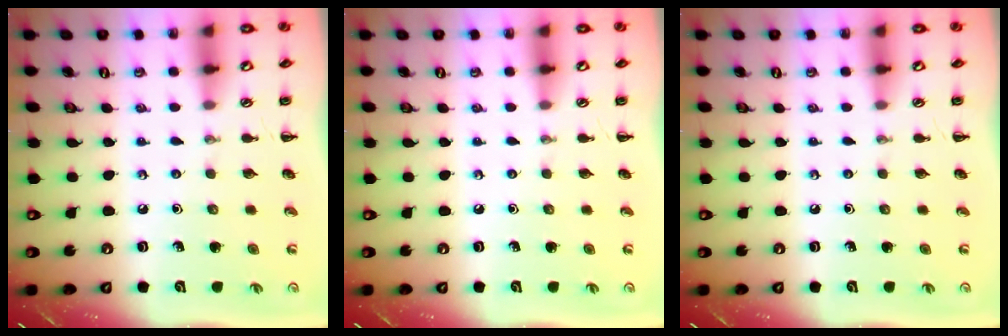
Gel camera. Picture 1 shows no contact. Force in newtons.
{"total": 0.0}
{"total": 0.0}